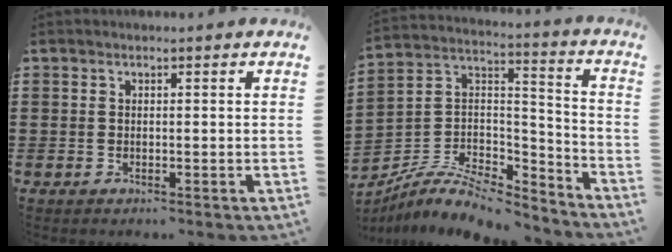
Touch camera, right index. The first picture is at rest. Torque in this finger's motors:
{"motor_torque": [-0.68, -1.01, -0.11, -0.21]}